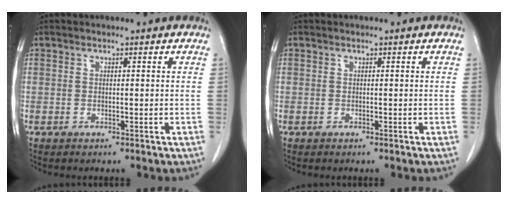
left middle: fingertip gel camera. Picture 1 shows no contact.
{"total": 0.0}